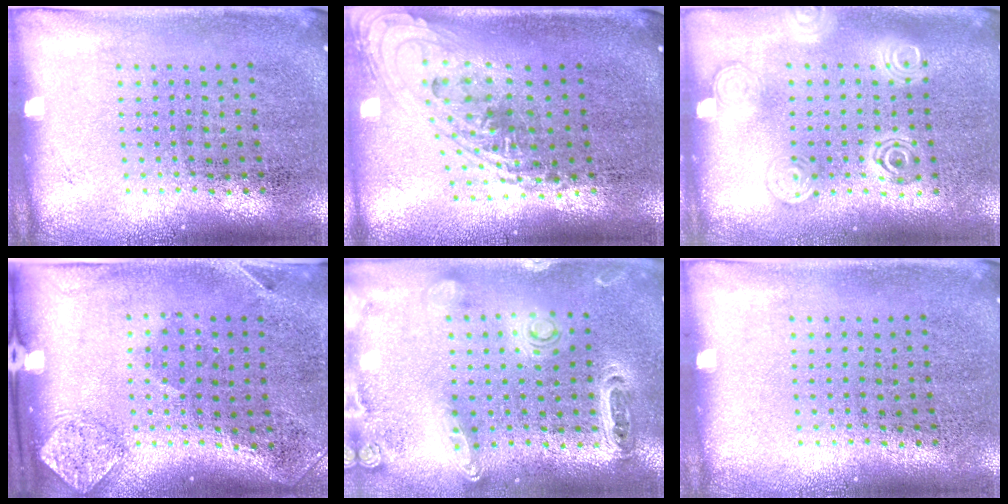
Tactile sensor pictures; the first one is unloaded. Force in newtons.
{"total": 1.5, "press": 1.2, "slide": 1.0}
{"total": 1.3, "press": 1.3, "slide": 0.1}
{"total": 1.9, "press": 1.1, "slide": 1.5}
{"total": 1.2, "press": 1.2, "slide": 0.3}
{"total": 0.0}